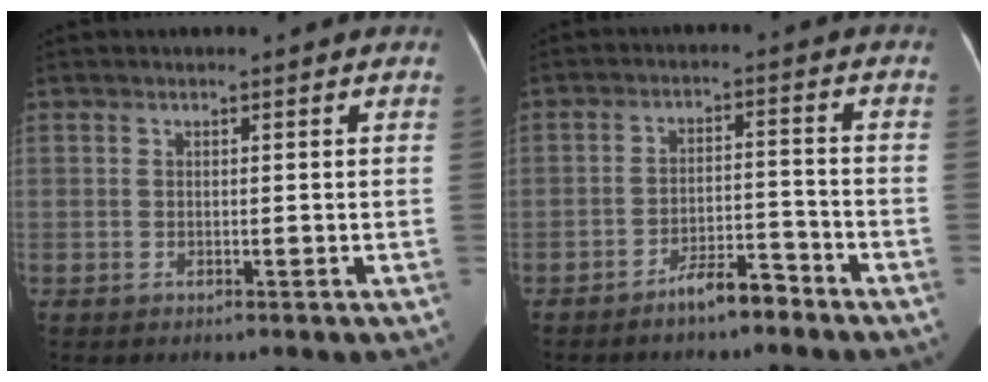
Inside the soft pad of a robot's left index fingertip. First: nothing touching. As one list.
[{"total": 5.3, "force": [-4.4, 1.2, 2.6], "torque": [-0.046, 0.005, -0.079]}]